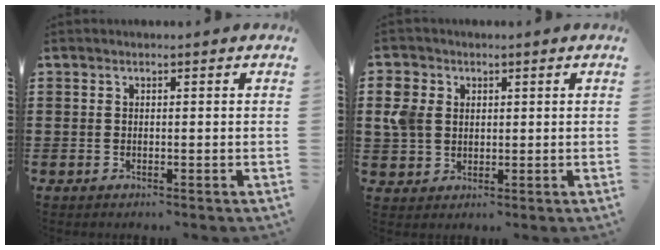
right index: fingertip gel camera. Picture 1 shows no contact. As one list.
[{"total": 5.1, "force": [1.1, 4.2, 2.5], "torque": [-0.084, 0.010, 0.014]}]